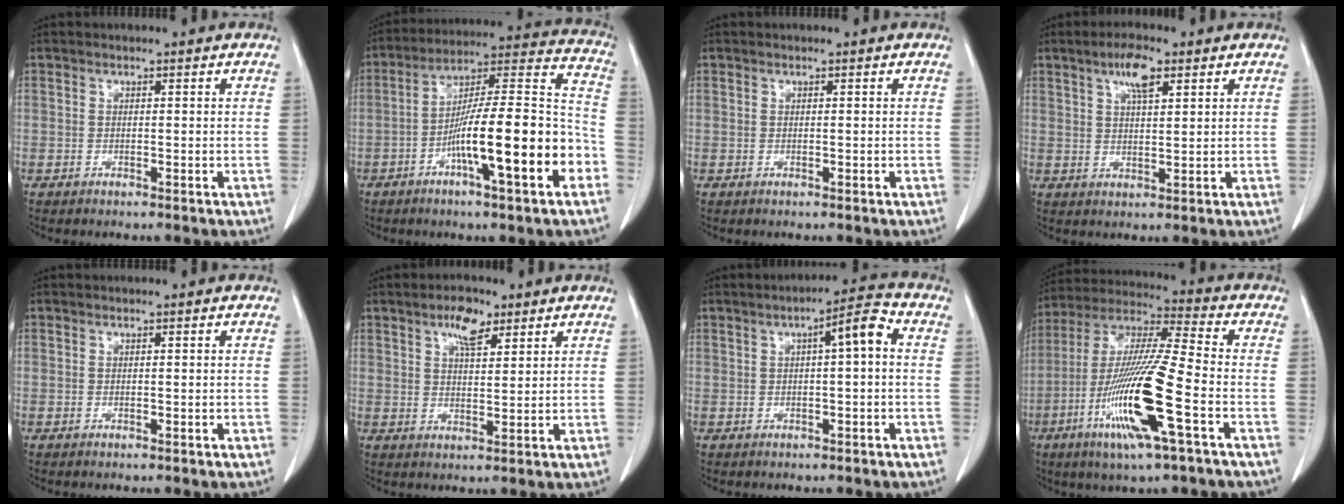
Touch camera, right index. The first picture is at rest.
{"total": 19.8, "force": [-6.9, 2.1, 18.4], "torque": [-0.271, 0.013, -0.109]}
{"total": 0.0}
{"total": 5.6, "force": [3.0, 1.7, 4.4], "torque": [-0.086, 0.004, 0.054]}
{"total": 0.0}
{"total": 5.7, "force": [3.3, 2.4, 4.0], "torque": [-0.075, 0.004, 0.058]}
{"total": 6.0, "force": [1.1, 1.1, 5.8], "torque": [-0.092, 0.023, 0.014]}
{"total": 18.2, "force": [-6.3, 0.8, 17.1], "torque": [-0.356, -0.024, -0.121]}